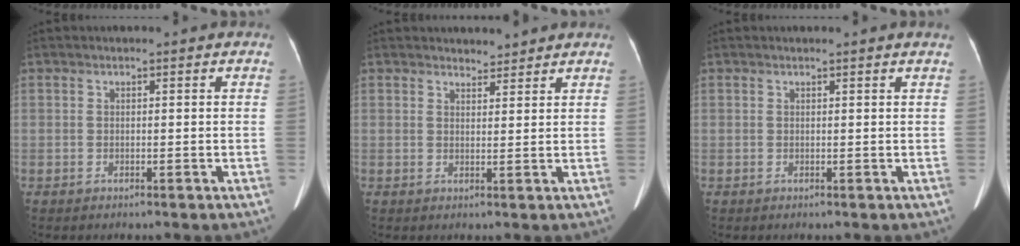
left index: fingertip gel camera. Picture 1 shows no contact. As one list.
[{"total": 2.2, "force": [2.1, 0.5, -0.1], "torque": [-0.005, 0.003, 0.032]}, {"total": 1.1, "force": [1.0, -0.2, 0.4], "torque": [-0.017, -0.002, 0.015]}]